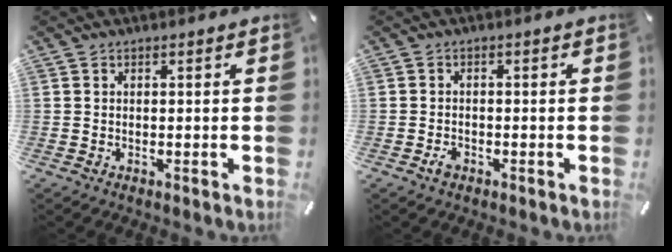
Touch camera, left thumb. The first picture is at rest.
{"total": 1.8, "force": [-1.1, 1.2, 0.8], "torque": [-0.016, 0.005, -0.021]}